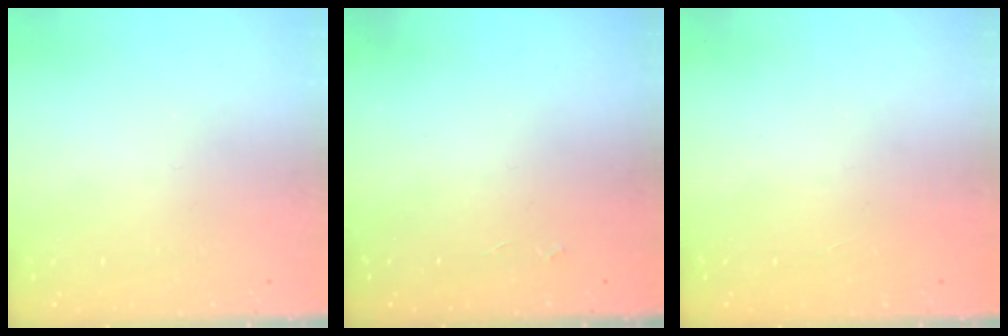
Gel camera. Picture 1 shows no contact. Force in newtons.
{"total": 2.0, "press": 2.0, "slide": 0.4}
{"total": 1.0, "press": 1.0, "slide": 0.1}